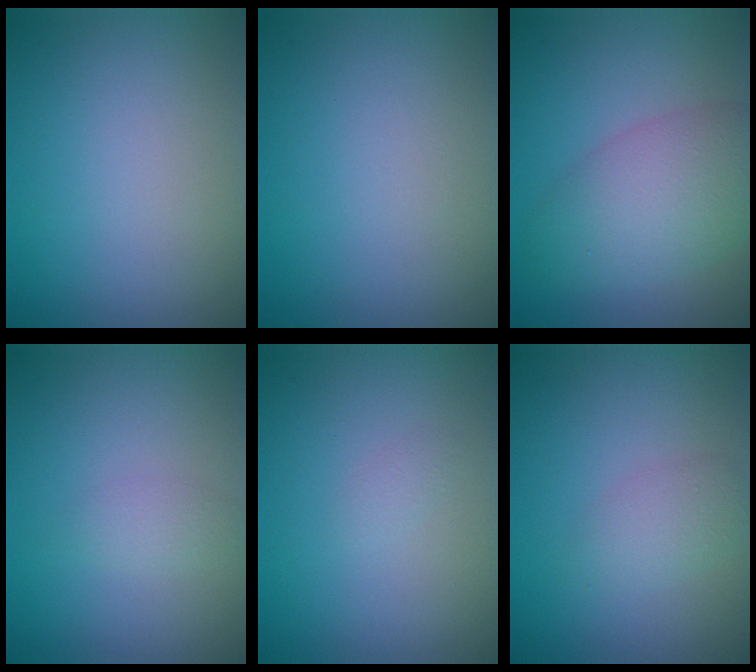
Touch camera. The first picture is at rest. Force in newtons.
{"total": 0.0}
{"total": 5.8, "press": 5.8, "slide": 0.1}
{"total": 1.2, "press": 1.2, "slide": 0.0}
{"total": 0.5, "press": 0.5, "slide": 0.0}
{"total": 1.8, "press": 1.8, "slide": 0.1}